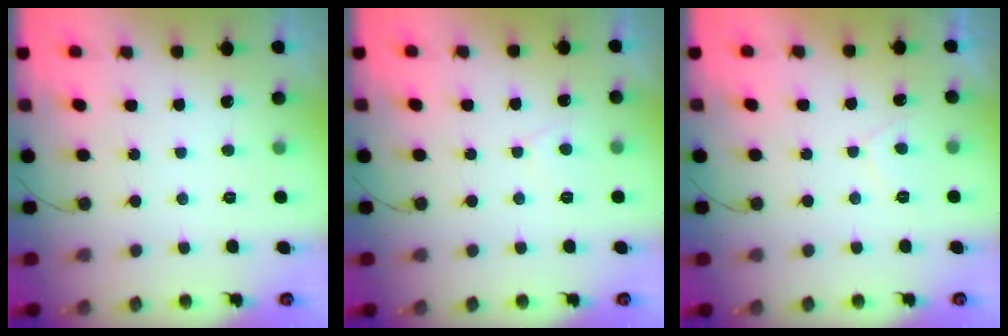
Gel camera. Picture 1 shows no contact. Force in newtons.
{"total": 4.2, "press": 4.2, "slide": 0.3}
{"total": 1.3, "press": 1.2, "slide": 0.6}